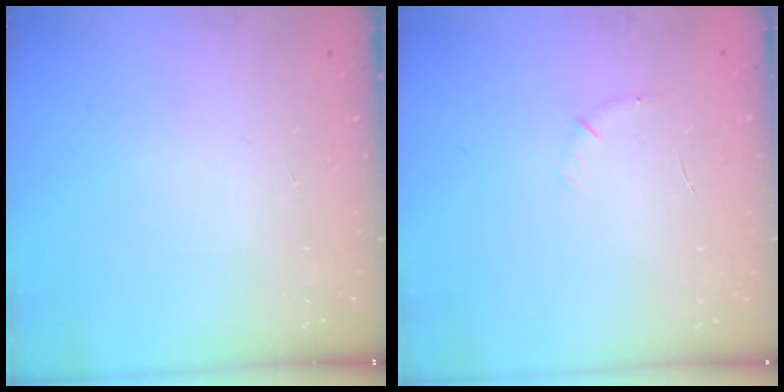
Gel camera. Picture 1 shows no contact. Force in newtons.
{"total": 3.3, "press": 3.2, "slide": 0.9}